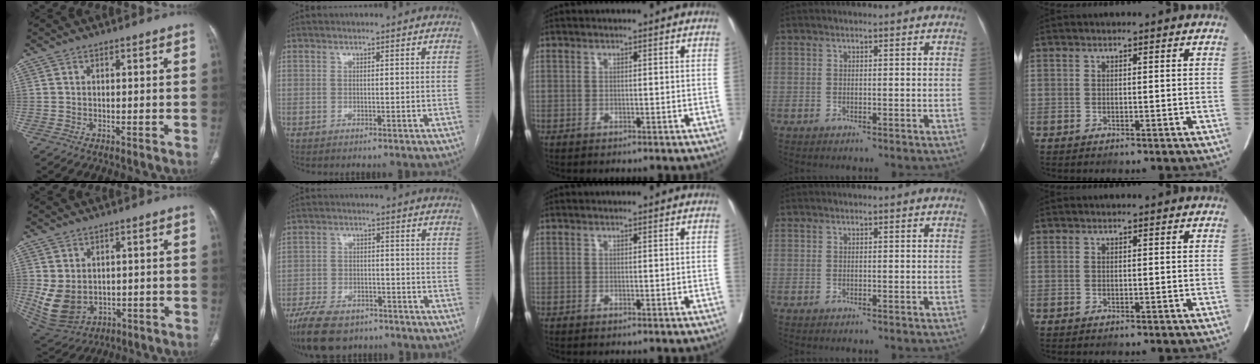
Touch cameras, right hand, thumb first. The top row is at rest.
{"thumb": {"total": 9.9, "force": [-0.5, 7.8, 6.0], "torque": [-0.111, -0.006, 0.023]}, "index": {"total": 13.1, "force": [-9.7, 6.0, 6.5], "torque": [-0.129, -0.009, -0.154]}}